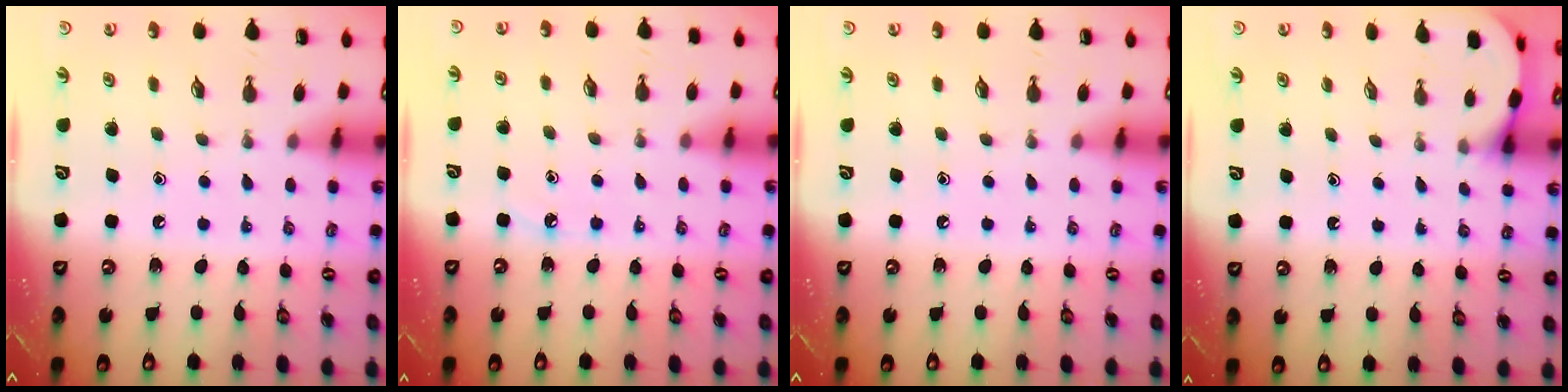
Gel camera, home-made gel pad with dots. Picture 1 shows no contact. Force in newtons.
{"total": 3.7, "press": 3.7, "slide": 0.5}
{"total": 0.0}
{"total": 2.6, "press": 2.6, "slide": 0.2}